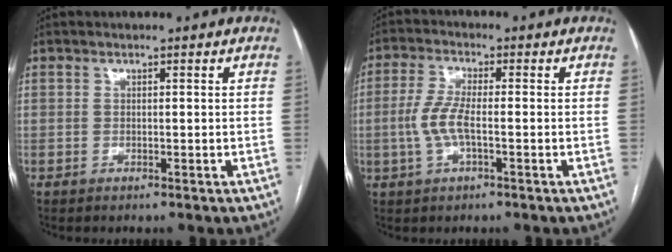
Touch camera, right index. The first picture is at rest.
{"total": 5.5, "force": [-1.0, 1.3, 5.3], "torque": [-0.125, 0.004, -0.022]}